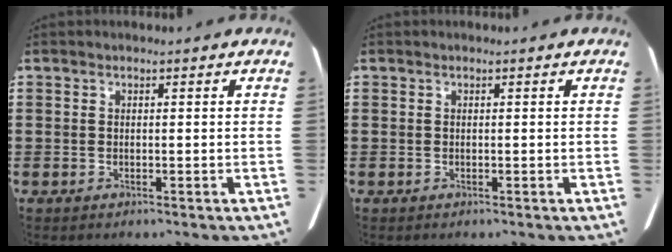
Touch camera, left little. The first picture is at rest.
{"total": 0.0}